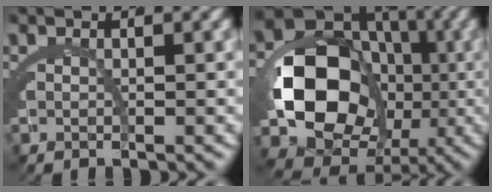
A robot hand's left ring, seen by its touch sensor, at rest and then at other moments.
{"total": 17.2, "force": [-1.9, 13.6, 10.3], "torque": [-0.202, -0.045, -0.026]}